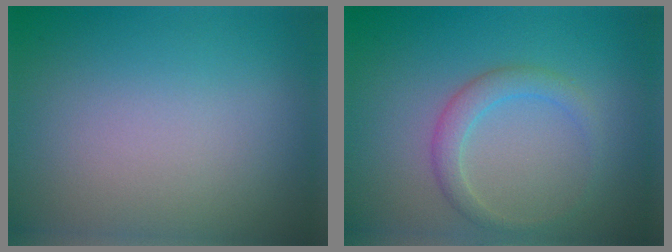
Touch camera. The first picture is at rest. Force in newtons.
{"total": 2.1, "press": 2.1, "slide": 0.1}